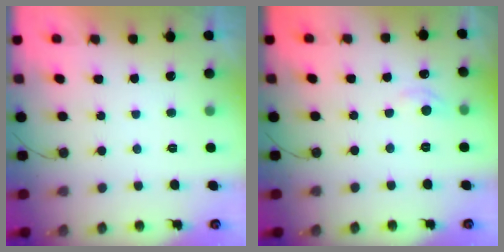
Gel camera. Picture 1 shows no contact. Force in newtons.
{"total": 3.3, "press": 3.3, "slide": 0.4}